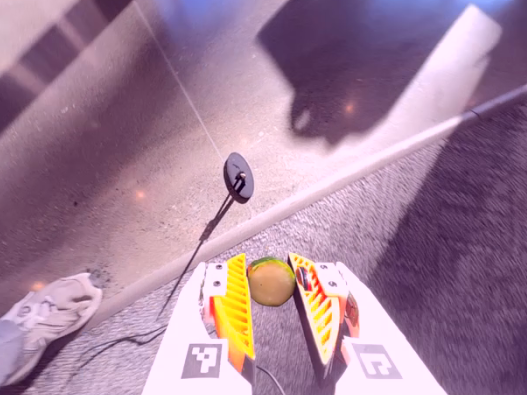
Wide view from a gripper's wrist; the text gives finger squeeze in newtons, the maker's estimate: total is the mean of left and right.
{"total": 8.1, "left": 7.8, "right": 8.4}